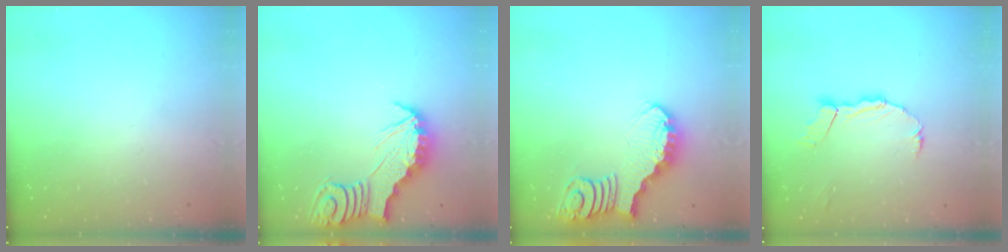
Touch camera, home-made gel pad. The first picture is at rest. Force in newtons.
{"total": 2.8, "press": 2.7, "slide": 0.3}
{"total": 3.6, "press": 3.6, "slide": 0.6}
{"total": 9.0, "press": 8.9, "slide": 1.1}